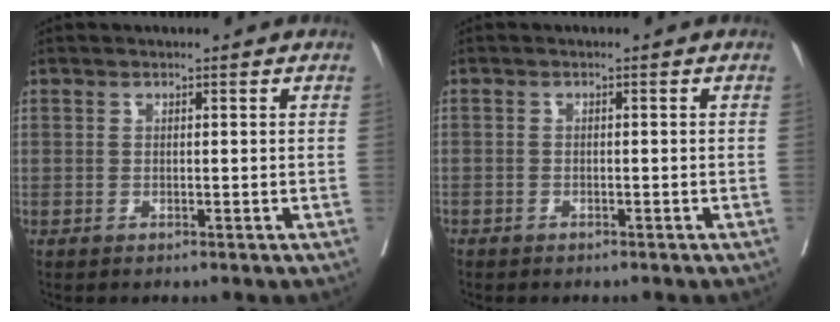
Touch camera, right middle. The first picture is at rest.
{"total": 1.0, "force": [-0.8, 0.6, 0.0], "torque": [-0.010, 0.002, -0.016]}